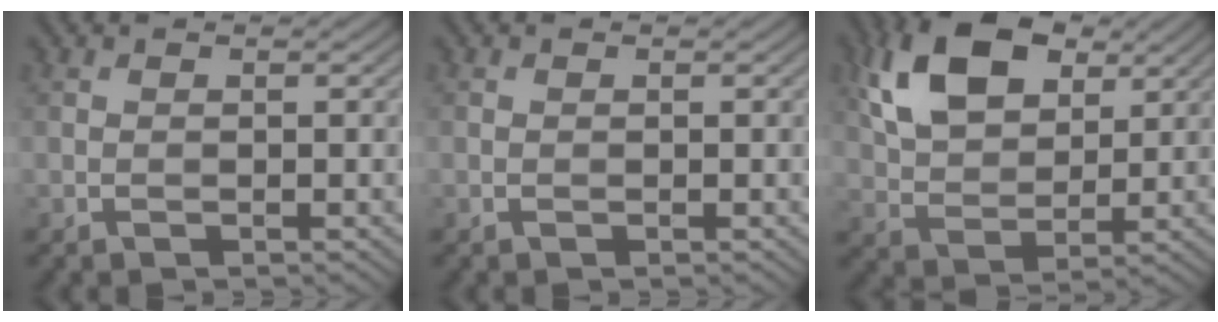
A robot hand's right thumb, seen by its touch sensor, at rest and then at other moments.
{"total": 0.0}
{"total": 12.3, "force": [5.5, 7.4, 8.1], "torque": [-0.189, 0.021, 0.106]}